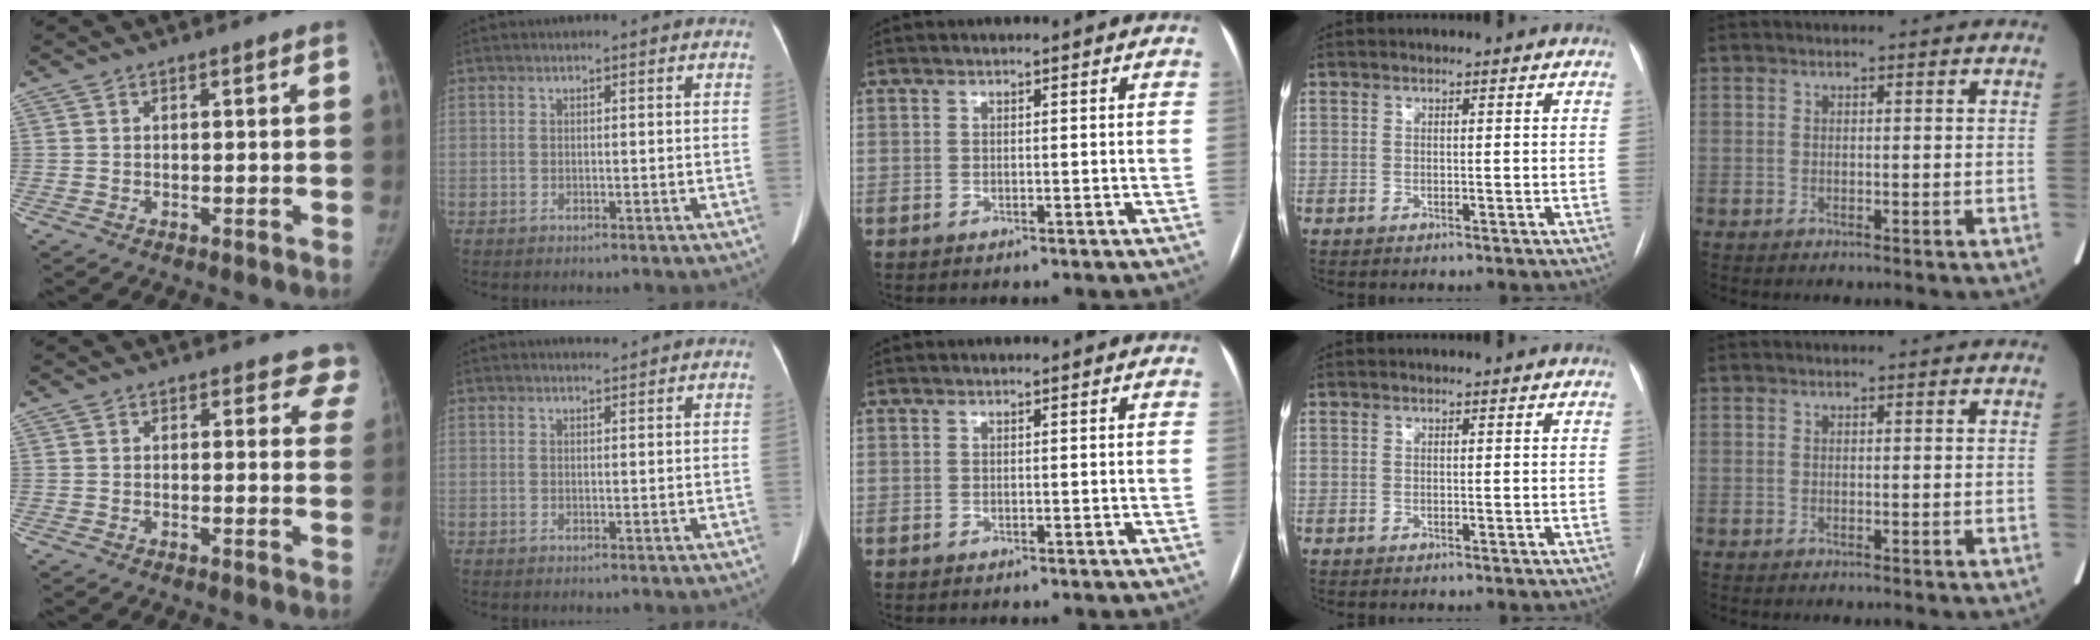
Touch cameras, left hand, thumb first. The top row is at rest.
{"thumb": {"total": 5.7, "force": [5.1, 2.6, 0.1], "torque": [0.052, -0.019, 0.022]}, "index": {"total": 0.7, "force": [0.7, -0.2, -0.2], "torque": [-0.006, -0.004, 0.013]}}